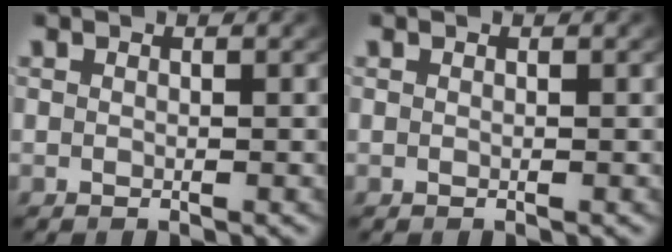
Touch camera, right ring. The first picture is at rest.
{"total": 0.0}